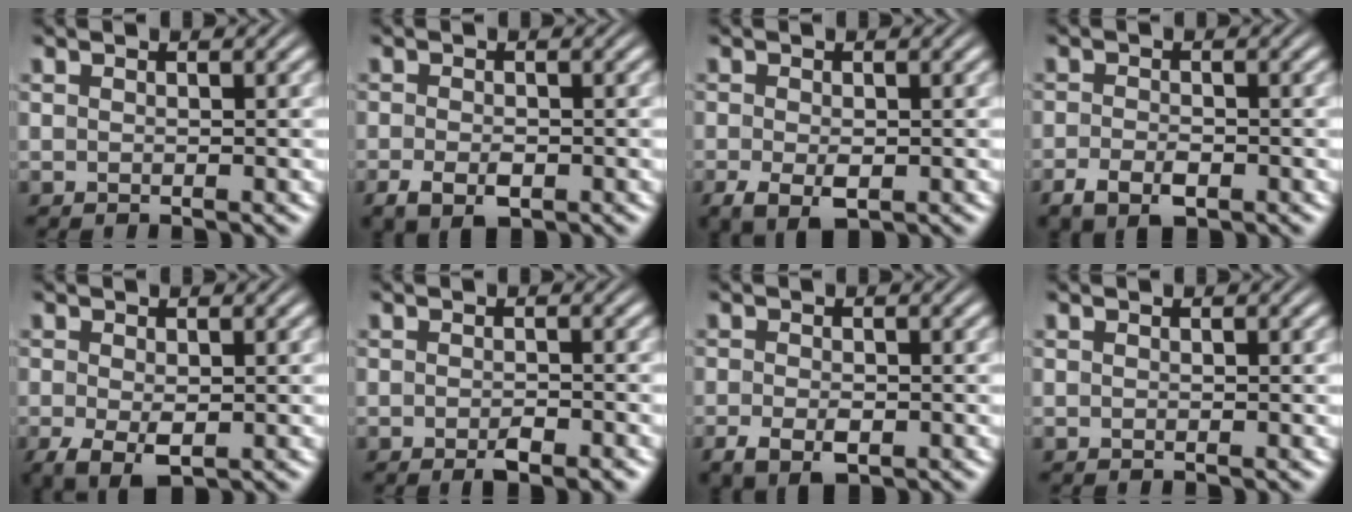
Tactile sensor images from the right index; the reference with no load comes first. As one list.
[{"total": 3.0, "force": [-1.5, 1.6, 2.0], "torque": [-0.039, -0.016, -0.018]}, {"total": 3.4, "force": [-1.6, 1.9, 2.4], "torque": [-0.051, -0.023, -0.013]}, {"total": 3.0, "force": [-1.8, 1.5, 1.8], "torque": [-0.034, -0.012, -0.027]}, {"total": 3.9, "force": [-1.7, 2.2, 2.8], "torque": [-0.060, -0.030, -0.012]}, {"total": 1.7, "force": [-1.2, 0.4, 1.1], "torque": [-0.015, 0.000, -0.022]}, {"total": 3.2, "force": [-1.6, 1.7, 2.1], "torque": [-0.042, -0.018, -0.018]}, {"total": 0.0}]